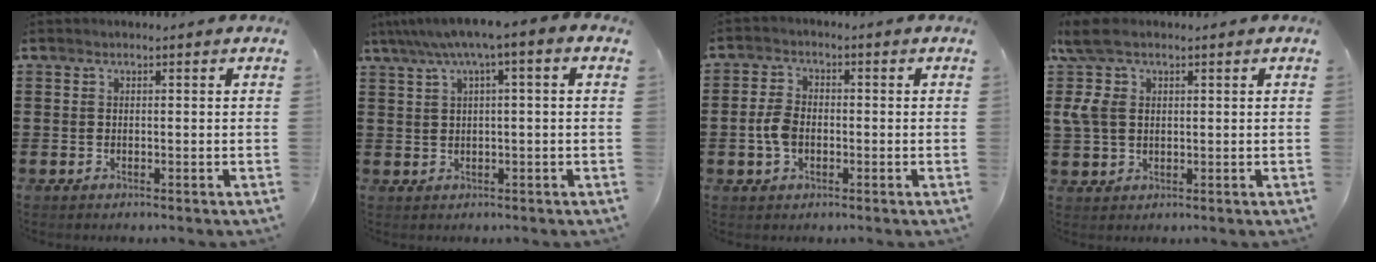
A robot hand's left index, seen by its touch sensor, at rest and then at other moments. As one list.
[{"total": 4.7, "force": [1.1, 0.2, 4.6], "torque": [-0.087, -0.001, 0.015]}, {"total": 4.5, "force": [-0.8, 2.9, 3.3], "torque": [-0.084, 0.000, -0.020]}, {"total": 6.6, "force": [2.4, 3.8, 4.9], "torque": [-0.139, 0.002, 0.035]}]